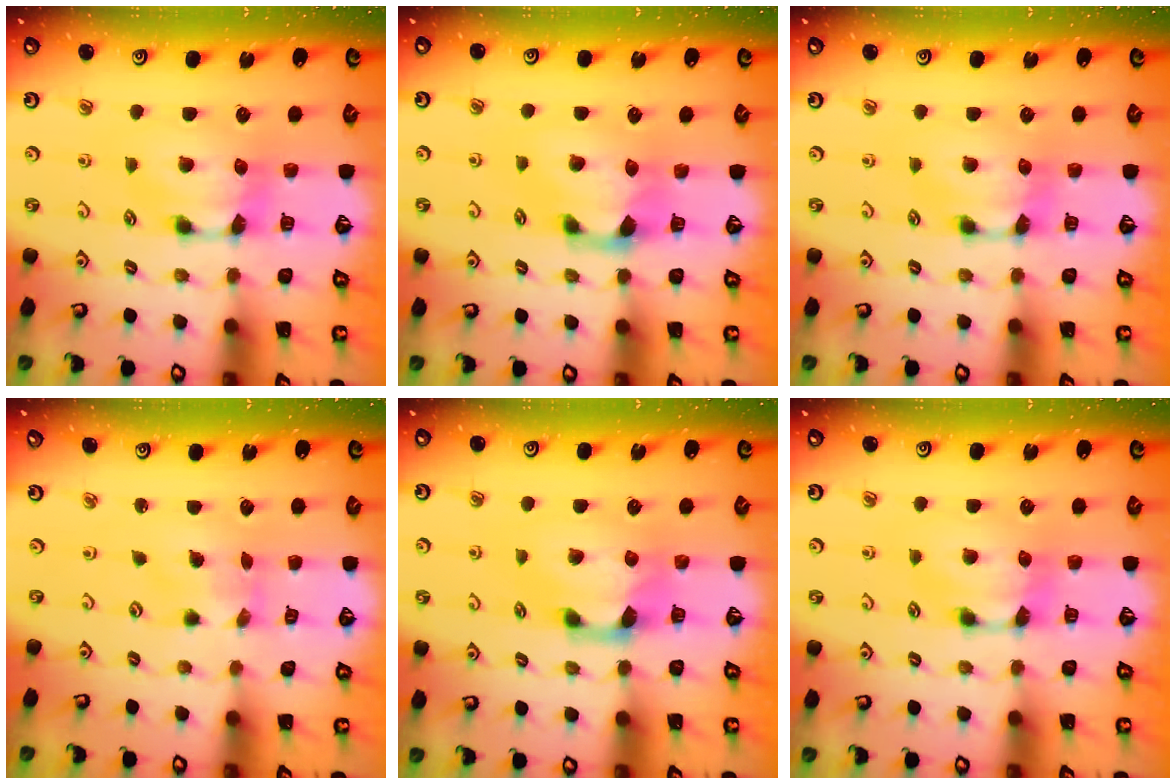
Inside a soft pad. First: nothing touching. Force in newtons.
{"total": 1.3, "press": 0.4, "slide": 1.2}
{"total": 0.0}
{"total": 2.7, "press": 2.6, "slide": 1.0}
{"total": 1.3, "press": 0.4, "slide": 1.3}
{"total": 0.0}